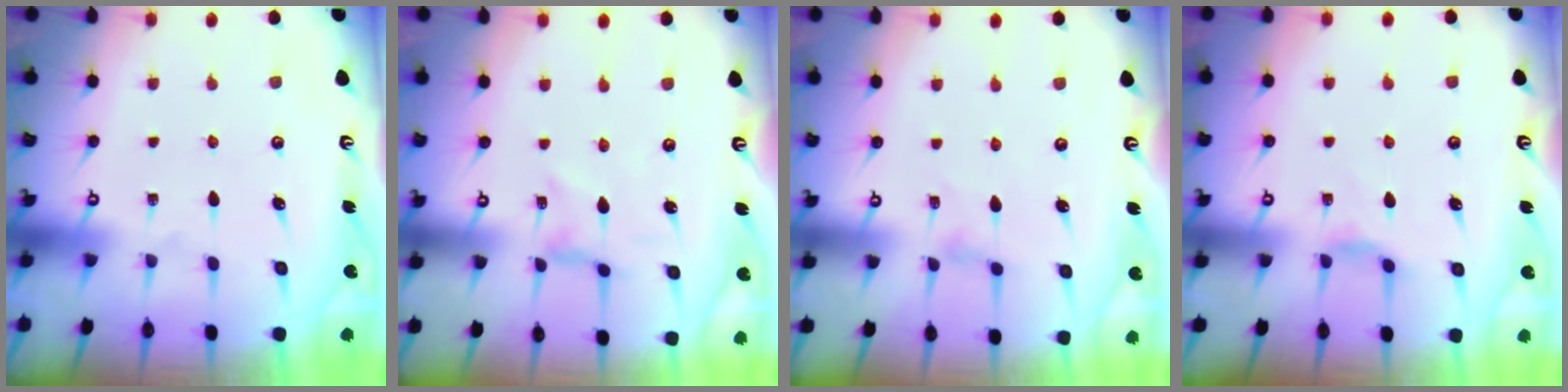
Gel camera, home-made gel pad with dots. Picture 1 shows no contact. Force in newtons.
{"total": 0.0}
{"total": 0.9, "press": 0.9, "slide": 0.3}
{"total": 2.6, "press": 2.6, "slide": 0.4}